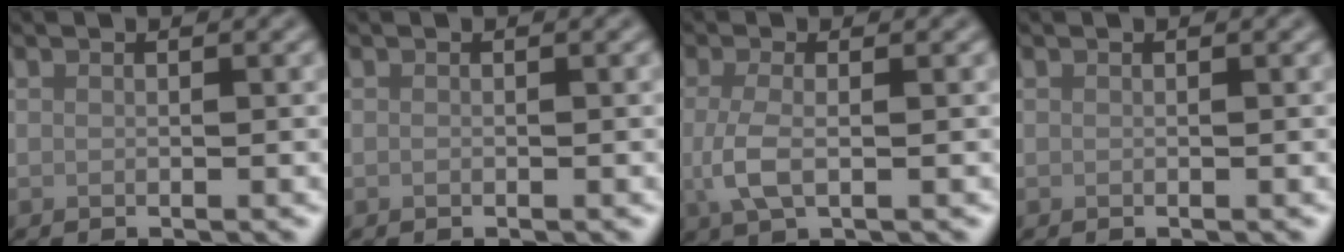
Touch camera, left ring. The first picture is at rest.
{"total": 0.0}
{"total": 3.0, "force": [-0.3, 1.2, 2.8], "torque": [-0.068, -0.006, -0.007]}
{"total": 0.0}